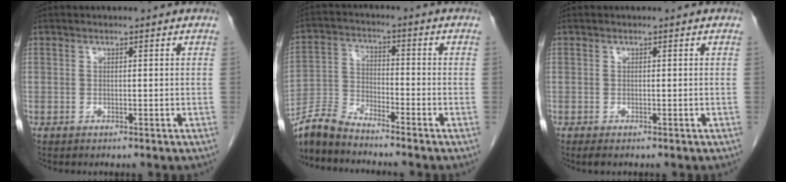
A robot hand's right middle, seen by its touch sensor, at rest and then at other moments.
{"total": 6.8, "force": [-6.7, 0.6, 1.4], "torque": [-0.035, -0.009, -0.134]}
{"total": 1.0, "force": [-0.7, 0.4, 0.6], "torque": [-0.009, -0.002, -0.008]}